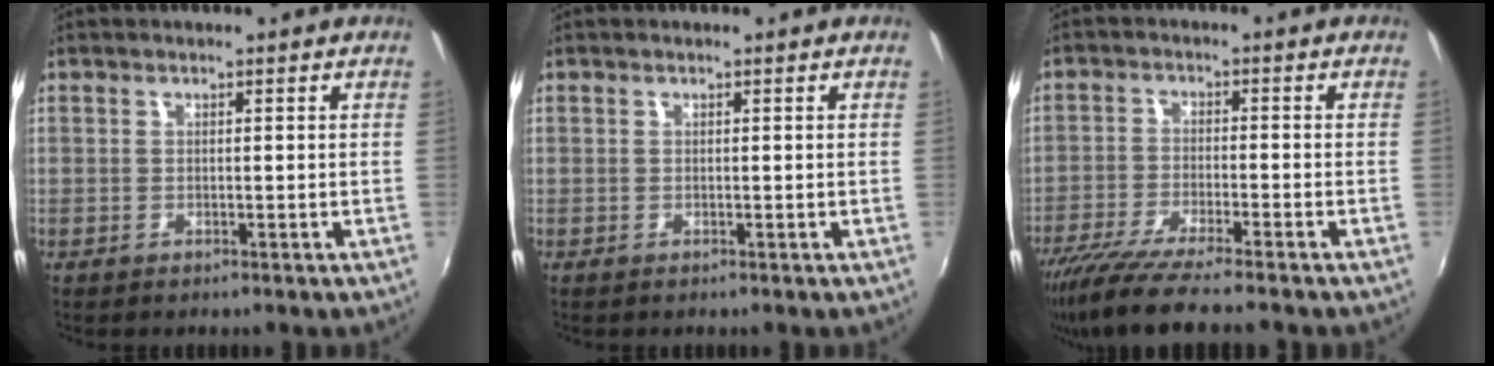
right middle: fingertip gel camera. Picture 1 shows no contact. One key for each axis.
{"total": 0.0}
{"total": 11.6, "fx": -9.8, "fy": 0.2, "fz": 6.2, "tx": -0.132, "ty": -0.040, "tz": -0.170}